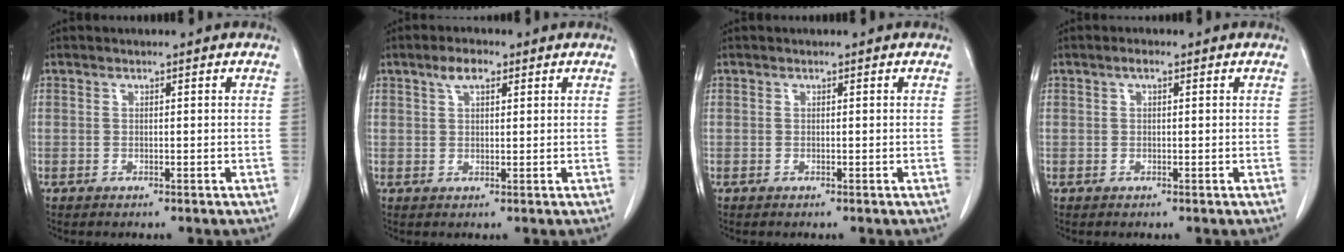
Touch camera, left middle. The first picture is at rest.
{"total": 3.3, "force": [1.9, 1.3, 2.3], "torque": [-0.047, 0.010, 0.035]}
{"total": 0.0}
{"total": 1.1, "force": [0.5, 0.3, 0.9], "torque": [-0.016, 0.007, 0.006]}